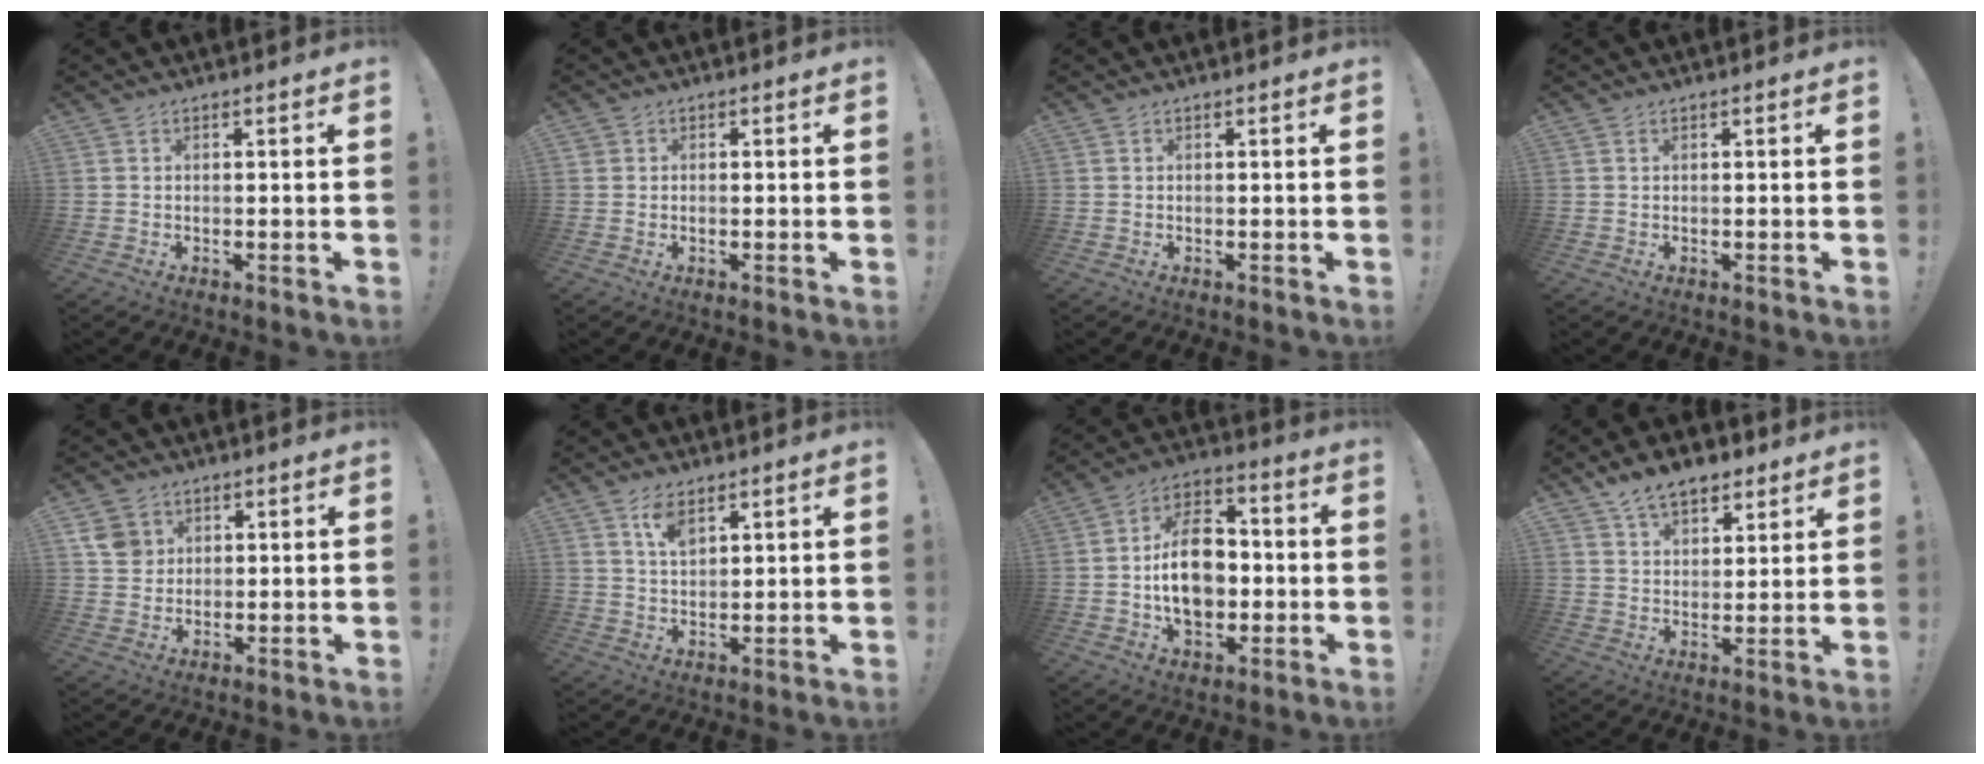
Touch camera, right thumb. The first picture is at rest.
{"total": 1.0, "force": [0.1, 1.0, 0.2], "torque": [-0.003, 0.005, 0.002]}
{"total": 0.0}
{"total": 0.0}
{"total": 6.4, "force": [2.4, 5.6, 1.9], "torque": [-0.018, -0.003, 0.047]}
{"total": 5.9, "force": [3.5, 2.8, 3.7], "torque": [-0.066, -0.014, 0.062]}
{"total": 16.1, "force": [-1.2, 11.4, 11.2], "torque": [-0.191, 0.011, -0.024]}
{"total": 9.7, "force": [6.7, 5.6, 4.2], "torque": [-0.070, -0.028, 0.129]}